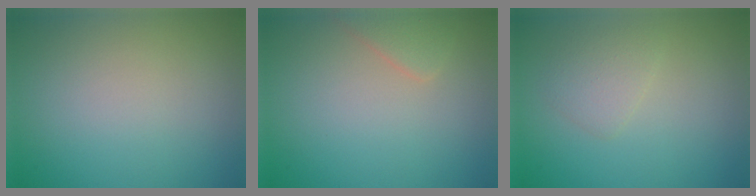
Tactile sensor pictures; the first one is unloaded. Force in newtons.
{"total": 1.8, "press": 1.8, "slide": 0.1}
{"total": 1.7, "press": 1.7, "slide": 0.2}